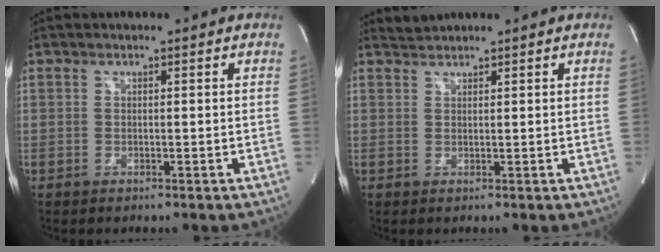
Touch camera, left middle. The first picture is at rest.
{"total": 1.3, "force": [1.3, -0.2, -0.4], "torque": [-0.001, 0.007, 0.030]}